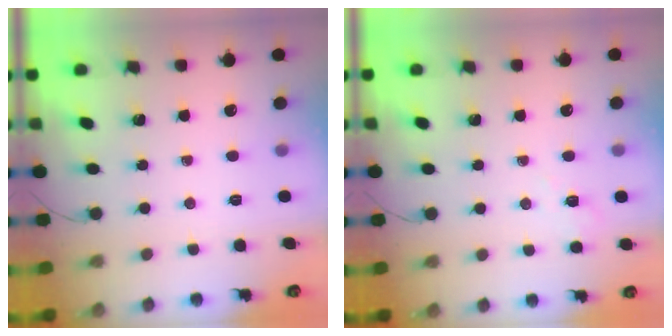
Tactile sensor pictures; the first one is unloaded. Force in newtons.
{"total": 4.1, "press": 3.8, "slide": 1.4}